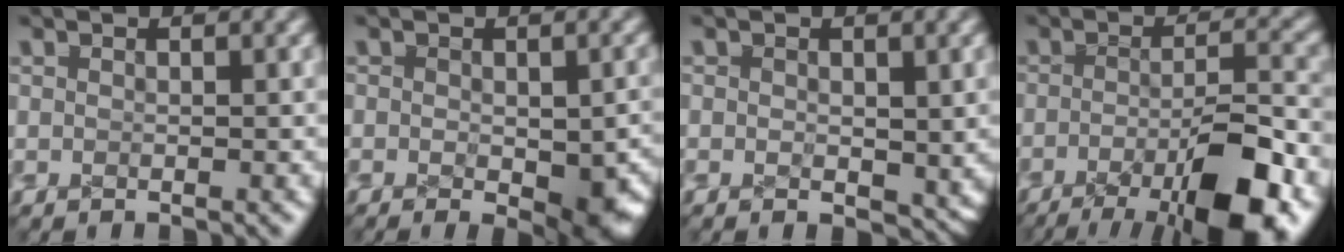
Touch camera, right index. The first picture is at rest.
{"total": 3.6, "force": [-1.6, 1.6, 2.8], "torque": [-0.035, -0.017, -0.020]}
{"total": 1.5, "force": [-0.3, 0.9, 1.1], "torque": [-0.021, -0.012, -0.003]}
{"total": 10.7, "force": [-6.2, 4.3, 7.6], "torque": [-0.094, -0.027, -0.083]}